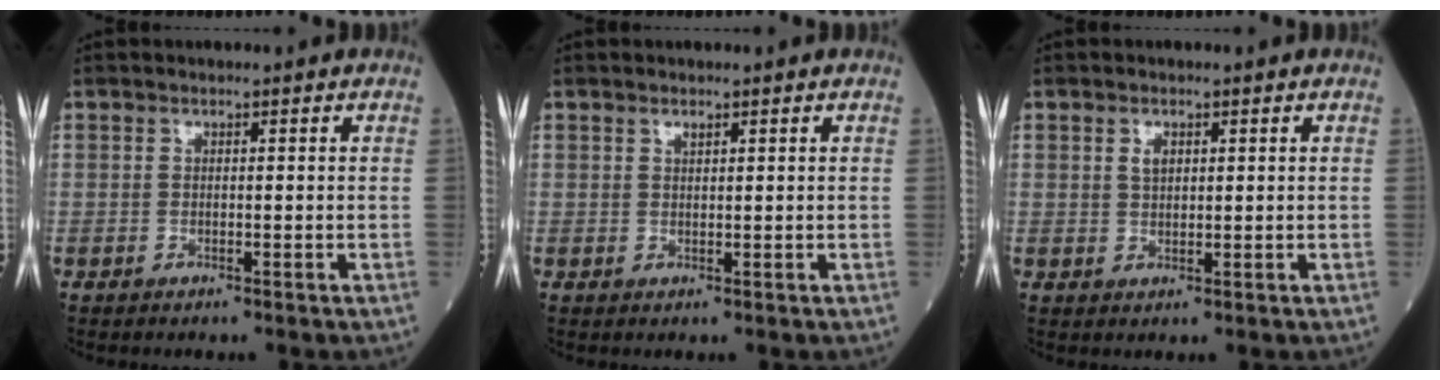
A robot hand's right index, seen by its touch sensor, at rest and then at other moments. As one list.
[{"total": 0.8, "force": [0.6, 0.2, 0.4], "torque": [-0.010, -0.002, 0.010]}, {"total": 1.8, "force": [0.7, 1.0, 1.3], "torque": [-0.022, 0.003, 0.014]}]